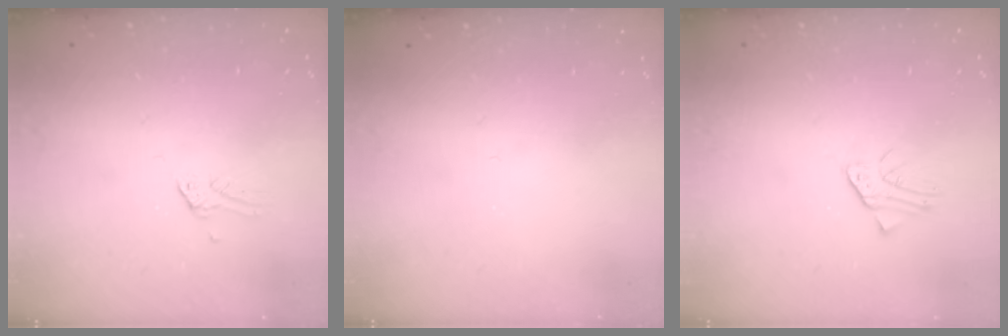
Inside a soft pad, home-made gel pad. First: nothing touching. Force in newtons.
{"total": 0.0}
{"total": 1.3, "press": 1.3, "slide": 0.1}